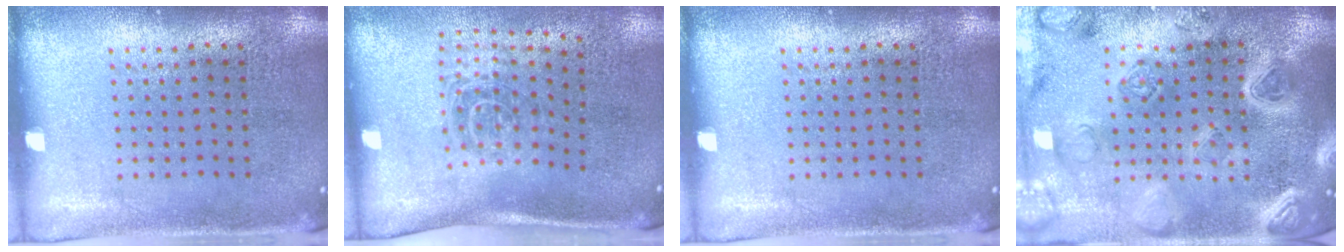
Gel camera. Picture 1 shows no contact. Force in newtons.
{"total": 1.8, "press": 1.2, "slide": 1.3}
{"total": 0.0}
{"total": 4.5, "press": 3.9, "slide": 2.1}